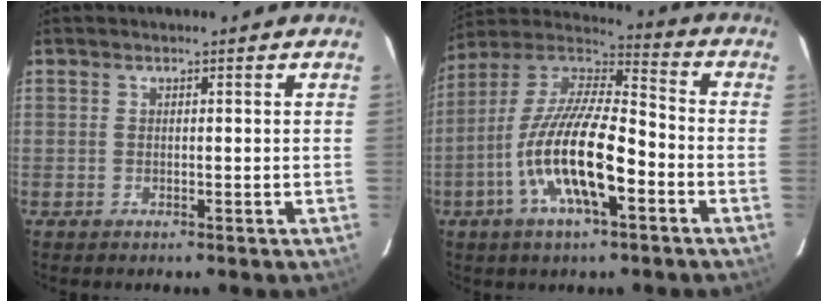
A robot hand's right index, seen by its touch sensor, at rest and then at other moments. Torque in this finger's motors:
{"motor_torque": [1.03, -0.60, 1.06, 0.21]}